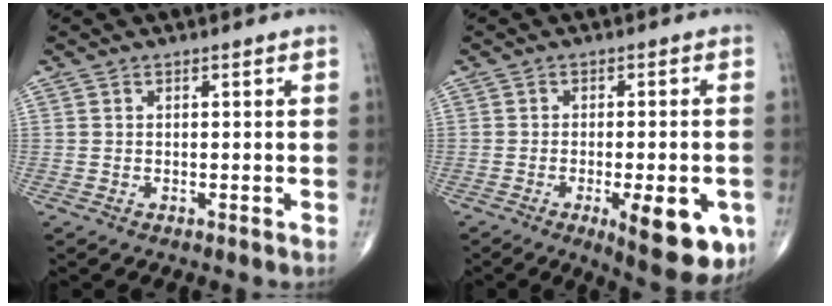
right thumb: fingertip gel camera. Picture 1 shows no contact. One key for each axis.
{"total": 12.8, "fx": -4.7, "fy": 4.3, "fz": 11.1, "tx": -0.127, "ty": -0.003, "tz": -0.054}